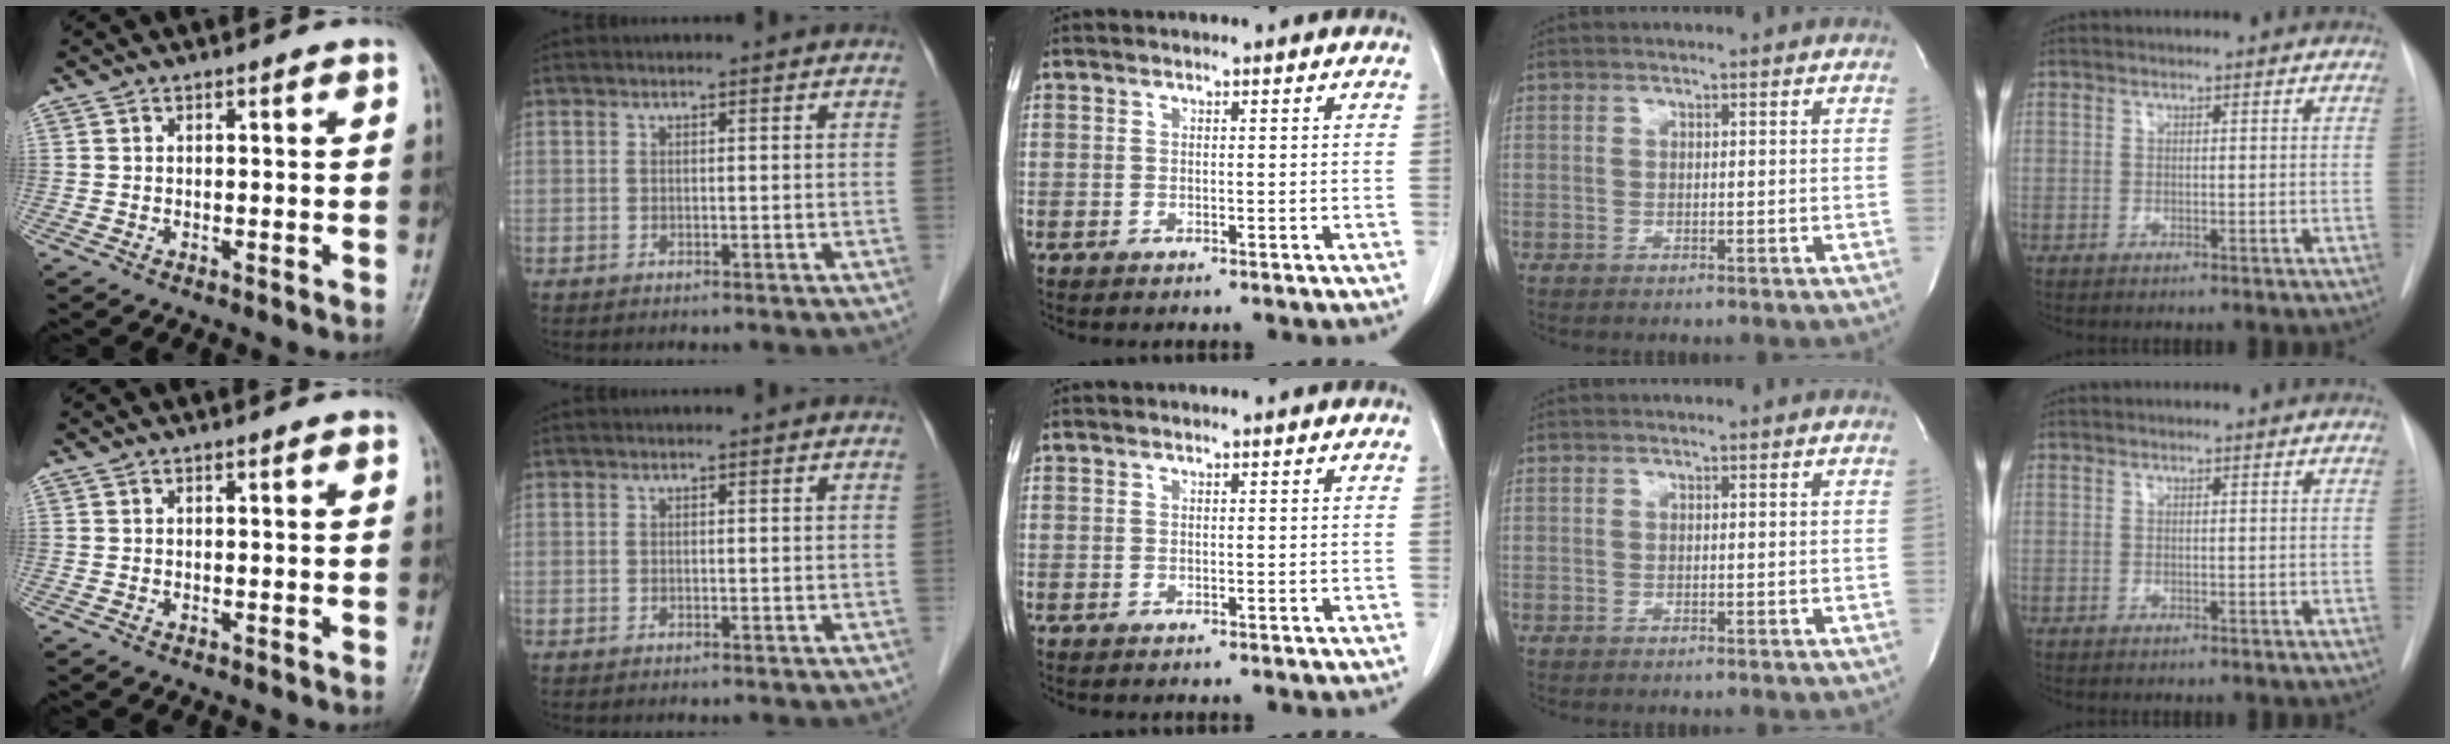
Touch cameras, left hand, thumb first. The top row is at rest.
{}